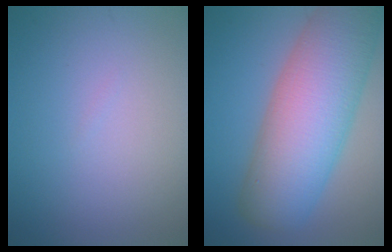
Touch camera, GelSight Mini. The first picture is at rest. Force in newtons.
{"total": 11.3, "press": 11.3, "slide": 0.6}